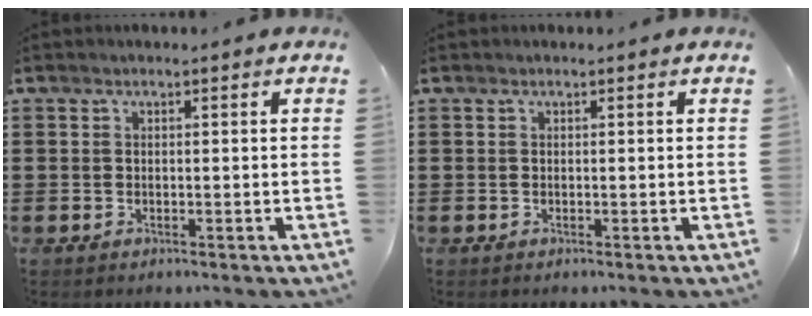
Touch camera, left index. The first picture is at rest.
{"total": 0.0}